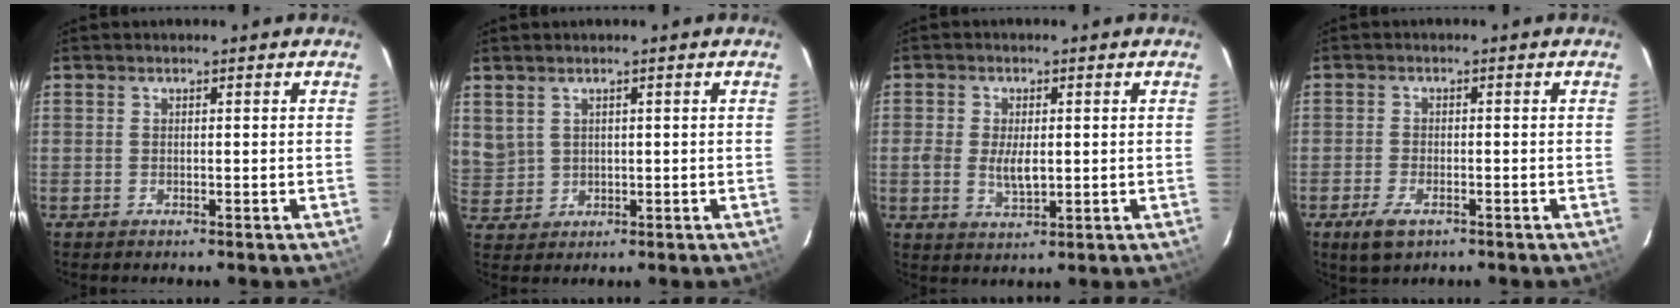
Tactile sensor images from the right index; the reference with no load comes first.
{"total": 5.3, "force": [2.4, 4.4, 1.7], "torque": [-0.038, 0.011, 0.064]}
{"total": 5.0, "force": [-0.3, 2.8, 4.2], "torque": [-0.081, -0.004, -0.006]}
{"total": 5.0, "force": [-2.9, 2.4, 3.2], "torque": [-0.083, -0.010, -0.052]}